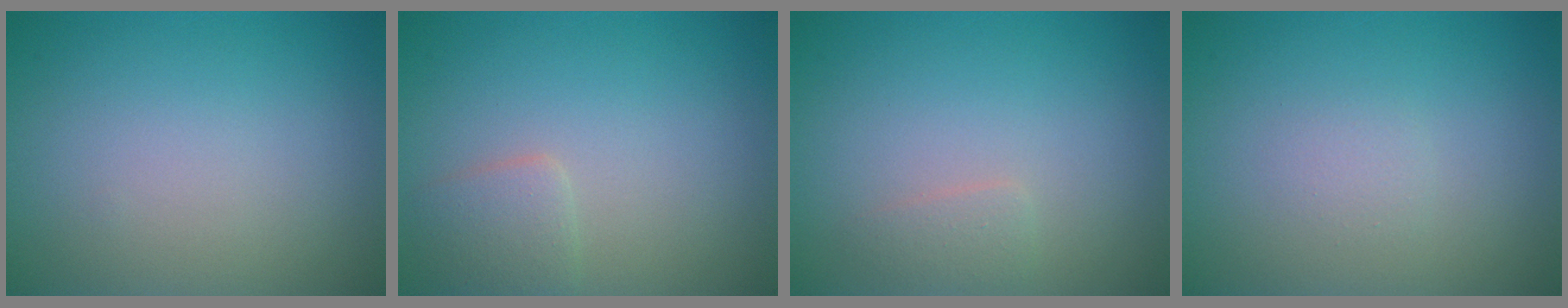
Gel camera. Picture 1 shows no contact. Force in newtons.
{"total": 1.9, "press": 1.9, "slide": 0.1}
{"total": 1.0, "press": 1.0, "slide": 0.1}
{"total": 0.8, "press": 0.8, "slide": 0.0}